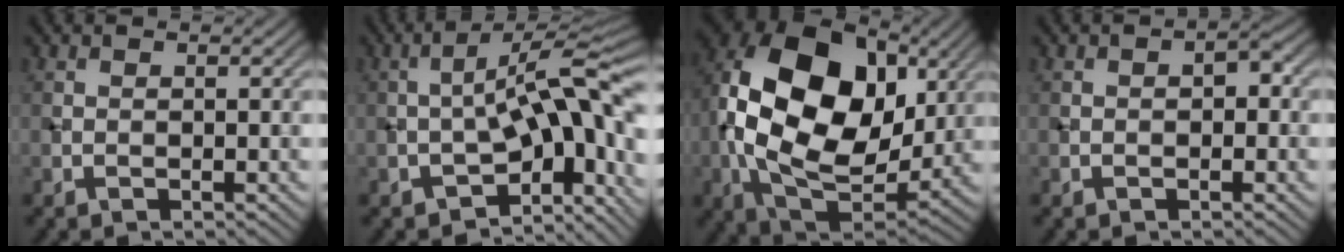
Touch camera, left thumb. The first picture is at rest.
{"total": 12.8, "force": [-3.4, 4.6, 11.4], "torque": [-0.161, 0.013, -0.061]}
{"total": 20.3, "force": [2.8, 13.8, 14.6], "torque": [-0.321, 0.004, 0.060]}
{"total": 1.7, "force": [-0.1, 0.9, 1.4], "torque": [-0.018, 0.004, -0.005]}